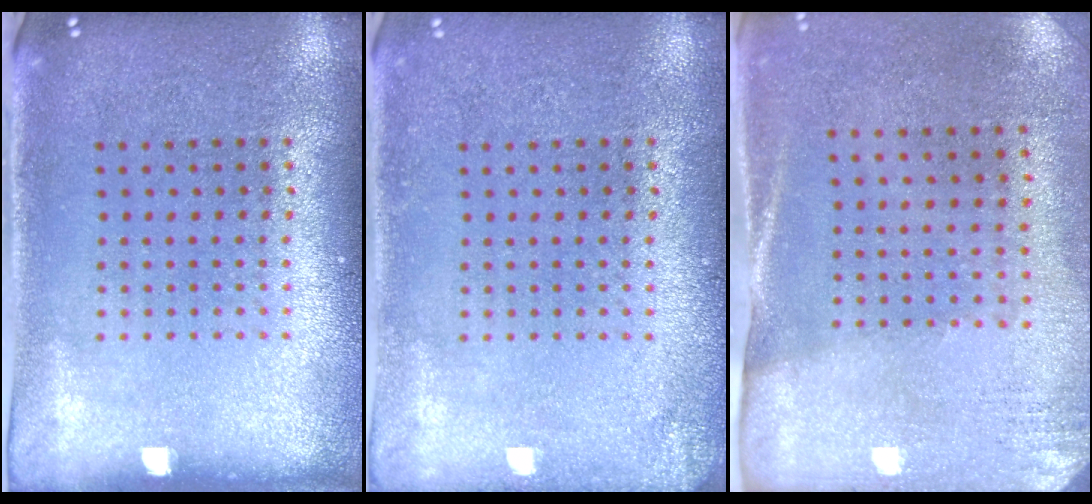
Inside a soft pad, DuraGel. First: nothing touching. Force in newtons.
{"total": 1.3, "press": 1.3, "slide": 0.1}
{"total": 2.6, "press": 2.3, "slide": 1.3}